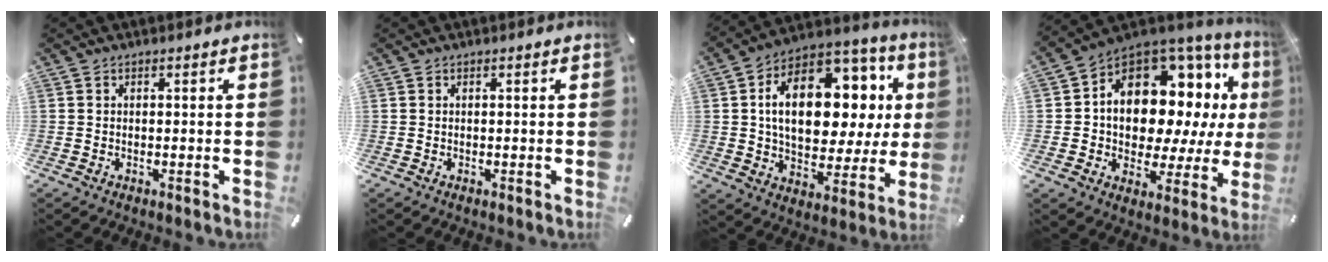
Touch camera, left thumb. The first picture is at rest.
{"total": 0.0}
{"total": 20.2, "force": [4.8, 12.7, 15.0], "torque": [-0.239, -0.012, 0.084]}
{"total": 15.3, "force": [4.1, 10.7, 10.2], "torque": [-0.169, -0.050, 0.067]}